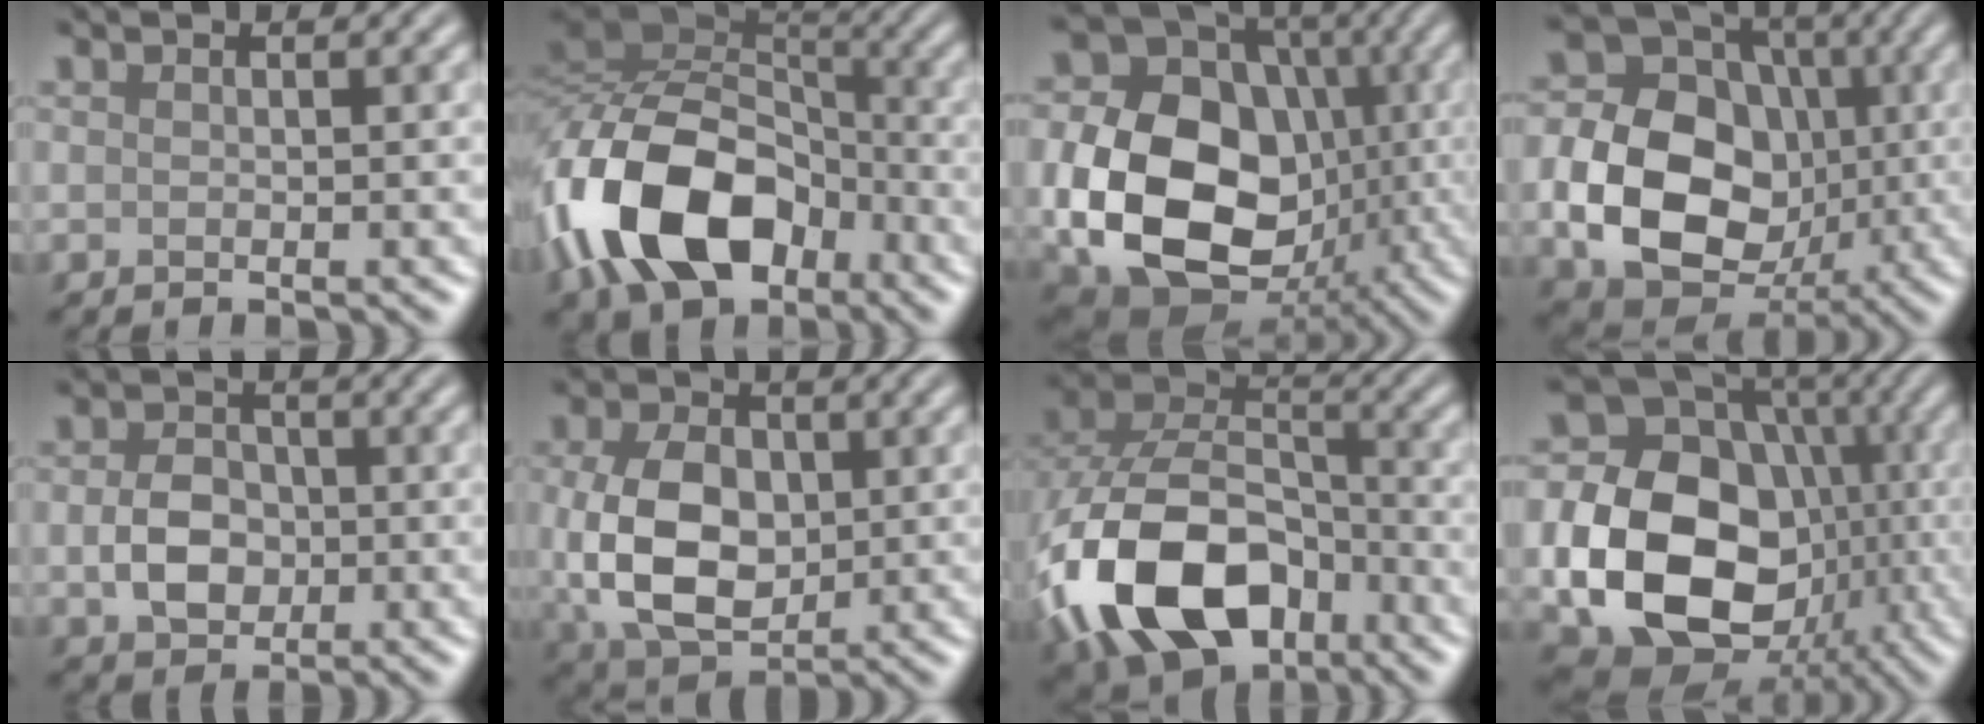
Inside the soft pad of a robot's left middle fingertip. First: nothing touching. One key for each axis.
{"total": 14.1, "fx": -5.2, "fy": 9.0, "fz": 9.6, "tx": -0.214, "ty": -0.001, "tz": -0.110}
{"total": 15.3, "fx": -2.0, "fy": 11.9, "fz": 9.3, "tx": -0.173, "ty": -0.022, "tz": -0.028}
{"total": 12.7, "fx": -1.6, "fy": 10.1, "fz": 7.6, "tx": -0.139, "ty": -0.008, "tz": -0.039}
{"total": 3.8, "fx": -0.5, "fy": 2.9, "fz": 2.3, "tx": -0.045, "ty": 0.004, "tz": -0.011}
{"total": 8.5, "fx": 0.1, "fy": 6.0, "fz": 6.1, "tx": -0.140, "ty": -0.007, "tz": 0.005}
{"total": 14.9, "fx": -5.8, "fy": 10.0, "fz": 9.5, "tx": -0.211, "ty": -0.020, "tz": -0.105}
{"total": 17.4, "fx": -2.8, "fy": 14.0, "fz": 9.9, "tx": -0.175, "ty": -0.037, "tz": -0.044}